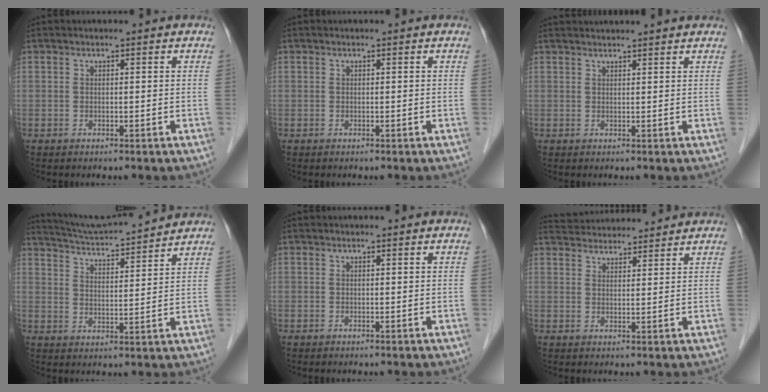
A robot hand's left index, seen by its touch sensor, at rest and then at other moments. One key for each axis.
{"total": 0.0}
{"total": 7.4, "fx": 6.9, "fy": 0.0, "fz": 2.4, "tx": -0.032, "ty": 0.034, "tz": 0.077}
{"total": 12.9, "fx": 12.3, "fy": 0.0, "fz": 3.9, "tx": -0.077, "ty": 0.018, "tz": 0.191}
{"total": 0.0}
{"total": 6.0, "fx": 5.9, "fy": 0.6, "fz": 0.9, "tx": -0.019, "ty": 0.037, "tz": 0.090}